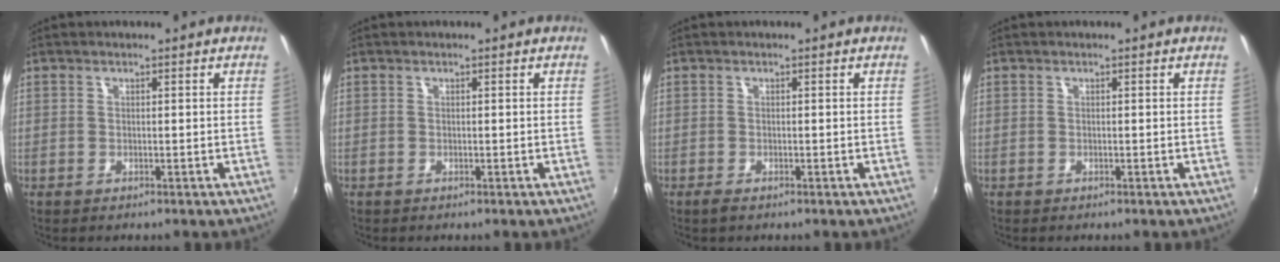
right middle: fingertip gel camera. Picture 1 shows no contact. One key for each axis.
{"total": 0.0}
{"total": 1.3, "fx": -0.9, "fy": 0.5, "fz": 0.7, "tx": -0.015, "ty": -0.006, "tz": -0.018}
{"total": 0.0}